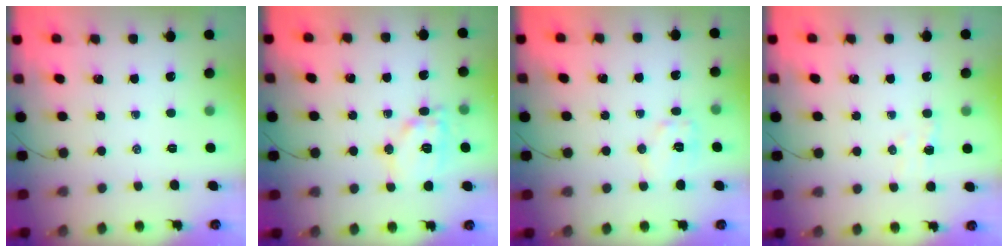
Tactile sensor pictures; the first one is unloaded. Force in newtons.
{"total": 12.9, "press": 12.9, "slide": 0.7}
{"total": 7.0, "press": 6.9, "slide": 1.1}
{"total": 3.0, "press": 2.9, "slide": 0.7}